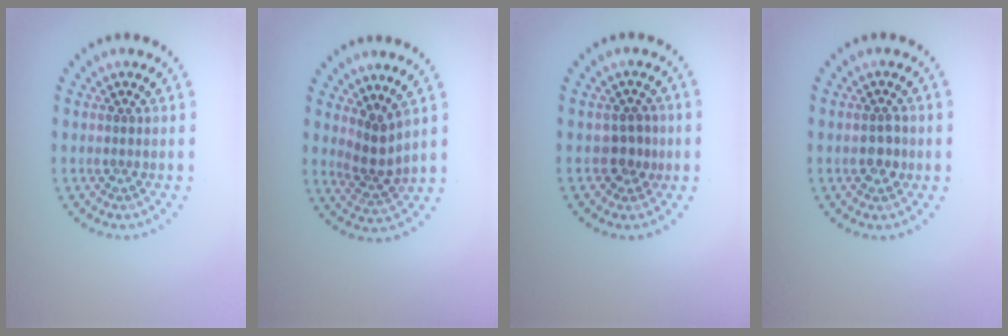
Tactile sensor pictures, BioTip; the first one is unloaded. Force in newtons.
{"total": 2.5, "press": 1.8, "slide": 1.7}
{"total": 1.9, "press": 1.7, "slide": 0.9}
{"total": 1.8, "press": 1.7, "slide": 0.3}